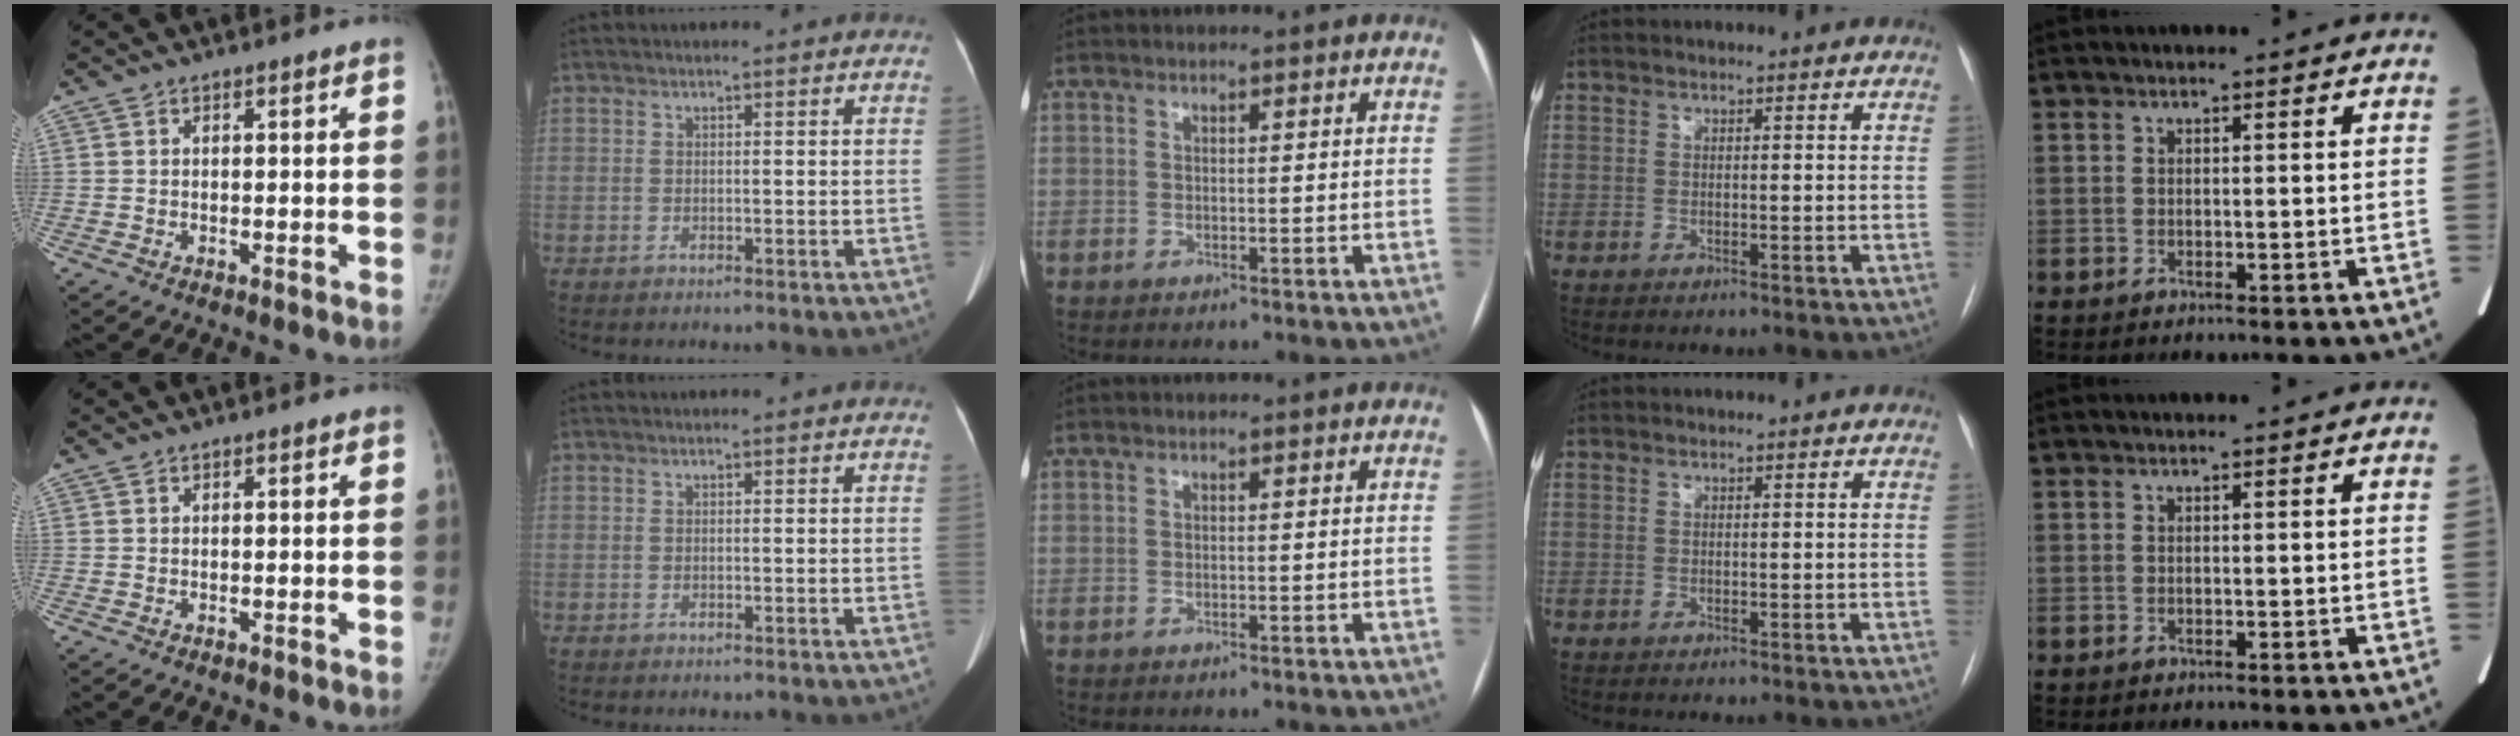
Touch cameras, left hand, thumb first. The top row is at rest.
{}